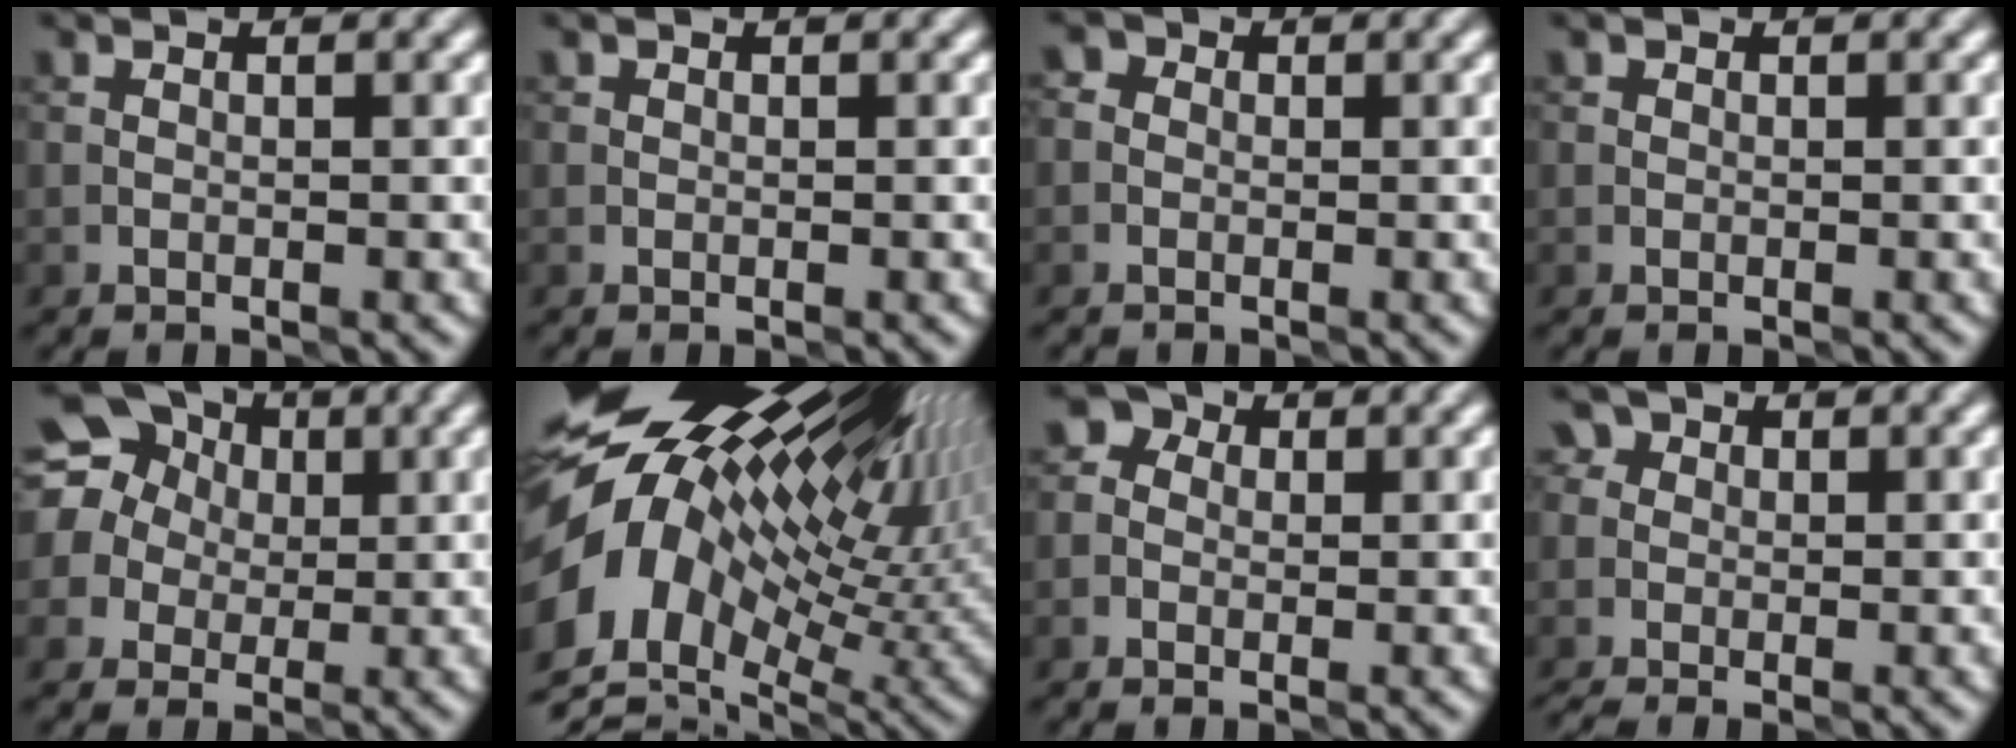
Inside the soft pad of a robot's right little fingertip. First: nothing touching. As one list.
[{"total": 0.0}, {"total": 1.1, "force": [-0.3, 1.0, 0.2], "torque": [0.005, 0.005, -0.014]}, {"total": 0.0}, {"total": 13.2, "force": [4.0, 11.7, 4.5], "torque": [-0.116, 0.050, 0.038]}, {"total": 18.5, "force": [4.1, 10.0, 15.0], "torque": [-0.256, -0.008, 0.088]}, {"total": 2.1, "force": [0.4, 1.9, 0.9], "torque": [-0.001, 0.010, -0.011]}, {"total": 2.1, "force": [-0.4, 1.8, 1.1], "torque": [-0.013, 0.014, -0.020]}]